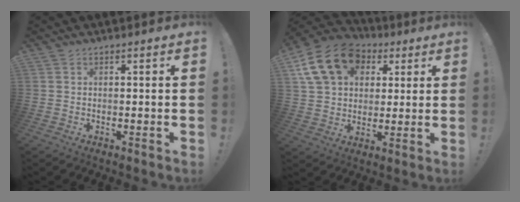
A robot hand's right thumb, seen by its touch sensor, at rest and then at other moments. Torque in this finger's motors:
{"motor_torque": [0.28, 1.04, 1.17, 0.39, 0.10]}